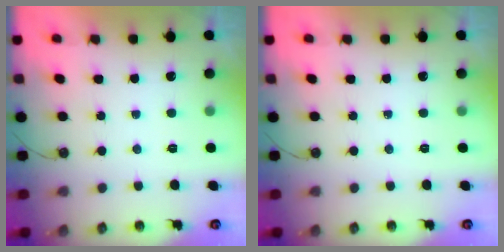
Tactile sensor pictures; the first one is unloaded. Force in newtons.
{"total": 0.0}